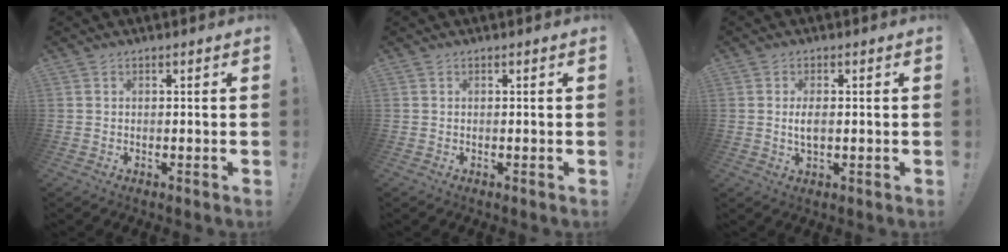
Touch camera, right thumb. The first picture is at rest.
{"total": 0.0}
{"total": 3.3, "force": [0.0, 1.5, 3.0], "torque": [-0.056, -0.001, -0.004]}